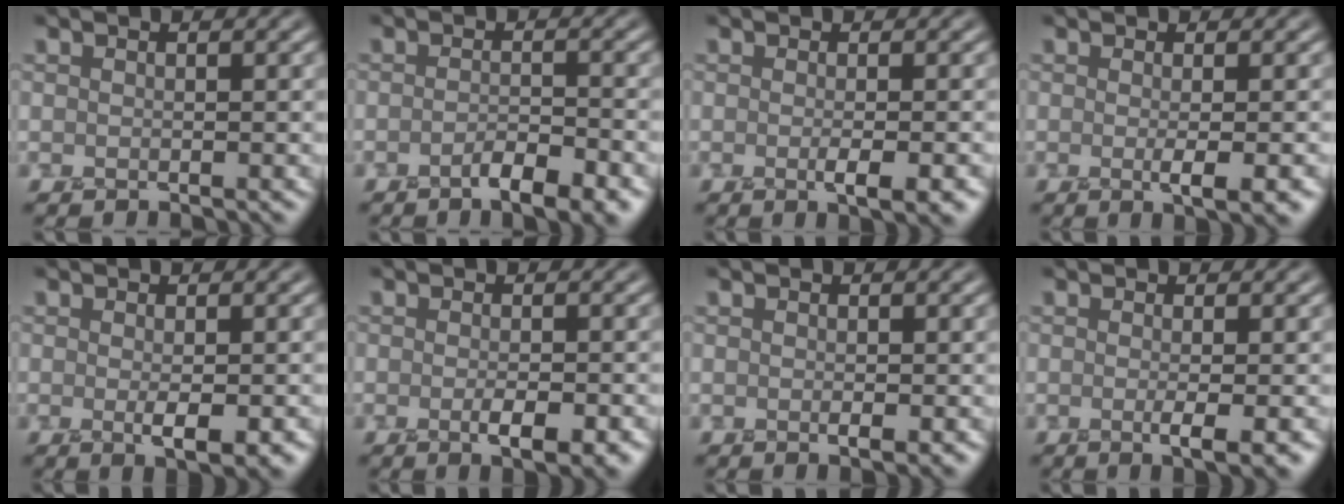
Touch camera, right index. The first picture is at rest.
{"total": 3.7, "force": [-2.1, 1.1, 2.8], "torque": [-0.050, -0.003, -0.035]}
{"total": 2.9, "force": [-0.7, 0.8, 2.7], "torque": [-0.034, -0.001, -0.012]}
{"total": 3.0, "force": [-0.4, 0.7, 2.9], "torque": [-0.035, -0.002, -0.007]}
{"total": 2.6, "force": [-0.5, 0.7, 2.5], "torque": [-0.040, -0.009, -0.004]}
{"total": 3.0, "force": [-1.2, 0.8, 2.7], "torque": [-0.043, -0.008, -0.015]}
{"total": 1.2, "force": [-0.2, 0.5, 1.0], "torque": [-0.018, -0.006, 0.000]}
{"total": 2.8, "force": [-0.4, 0.6, 2.7], "torque": [-0.036, -0.005, -0.007]}